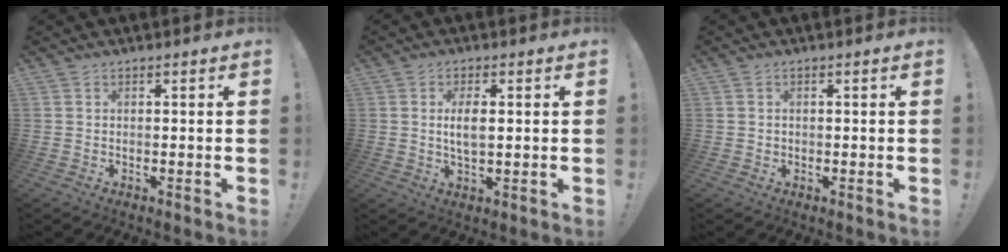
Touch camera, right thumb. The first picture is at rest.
{"total": 5.0, "force": [0.6, 2.3, 4.3], "torque": [-0.069, -0.005, 0.004]}
{"total": 0.8, "force": [0.0, 0.8, 0.0], "torque": [0.000, 0.004, 0.000]}